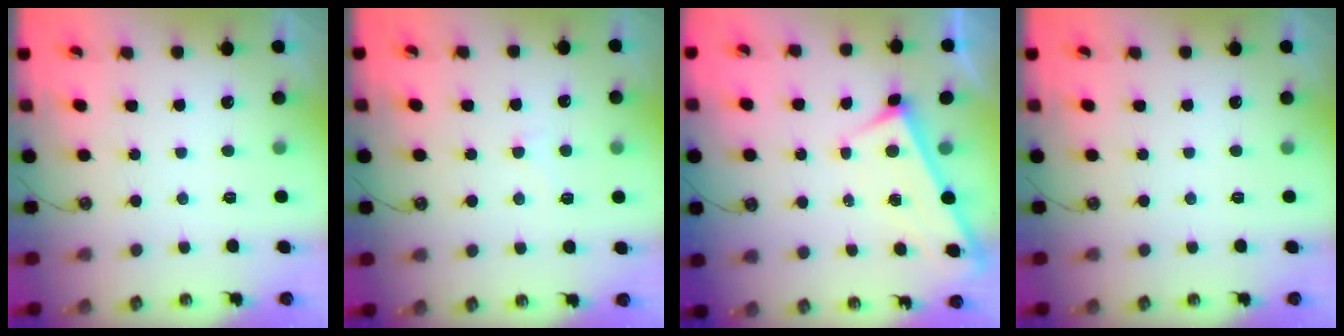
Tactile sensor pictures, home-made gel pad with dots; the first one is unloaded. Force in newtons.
{"total": 1.8, "press": 1.7, "slide": 0.6}
{"total": 3.2, "press": 3.2, "slide": 0.0}
{"total": 0.0}